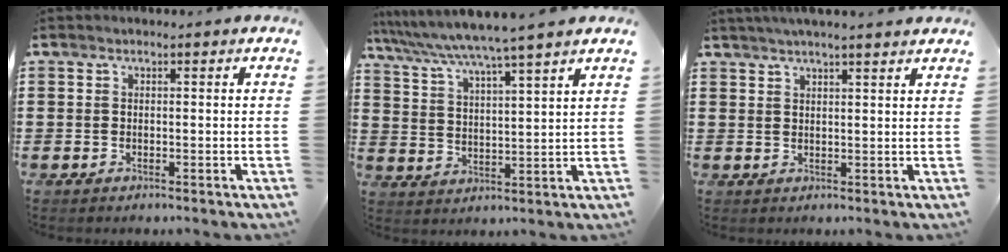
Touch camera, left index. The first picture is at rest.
{"total": 5.7, "force": [5.1, -1.4, 2.2], "torque": [-0.065, -0.040, 0.081]}
{"total": 2.6, "force": [2.4, -0.4, 0.8], "torque": [-0.022, -0.002, 0.044]}